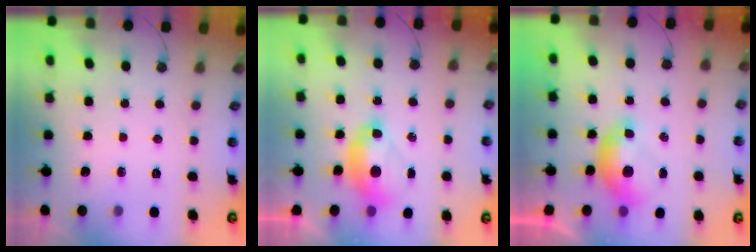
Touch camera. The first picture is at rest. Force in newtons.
{"total": 2.6, "press": 2.6, "slide": 0.6}
{"total": 0.0}